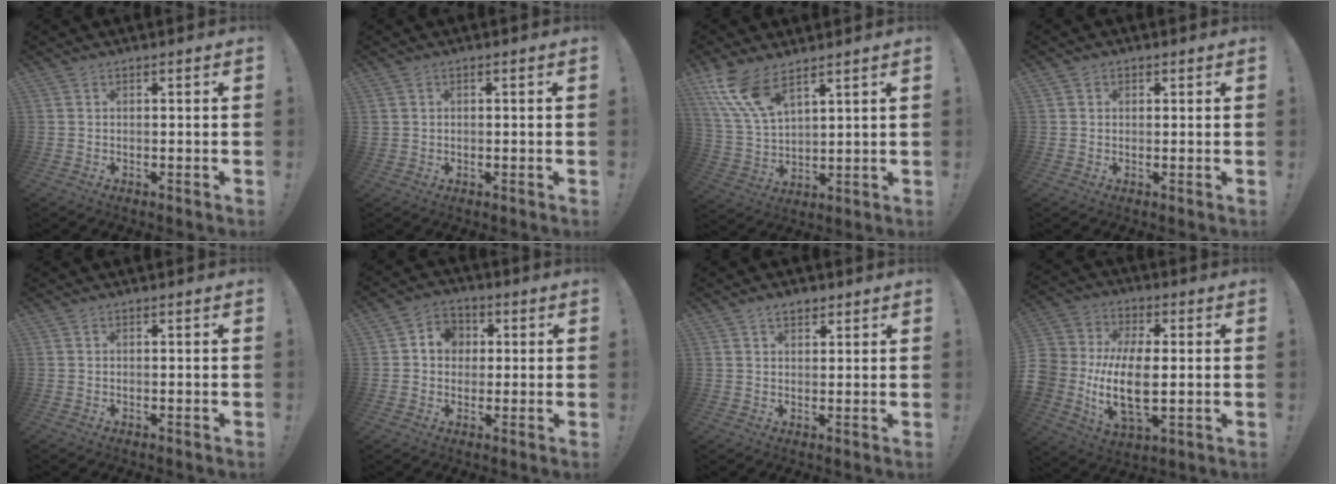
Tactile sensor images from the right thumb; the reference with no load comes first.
{"total": 0.8, "force": [-0.1, 0.6, 0.5], "torque": [-0.010, 0.005, -0.002]}
{"total": 11.9, "force": [8.2, 4.4, 7.4], "torque": [-0.161, -0.039, 0.158]}
{"total": 1.2, "force": [0.3, 1.1, 0.3], "torque": [0.001, 0.000, 0.005]}
{"total": 0.0}
{"total": 7.0, "force": [0.8, 6.4, 2.7], "torque": [-0.042, 0.007, 0.019]}
{"total": 3.3, "force": [2.2, 2.0, 1.4], "torque": [-0.011, -0.012, 0.038]}
{"total": 16.2, "force": [-1.7, 9.7, 12.8], "torque": [-0.251, -0.001, -0.031]}